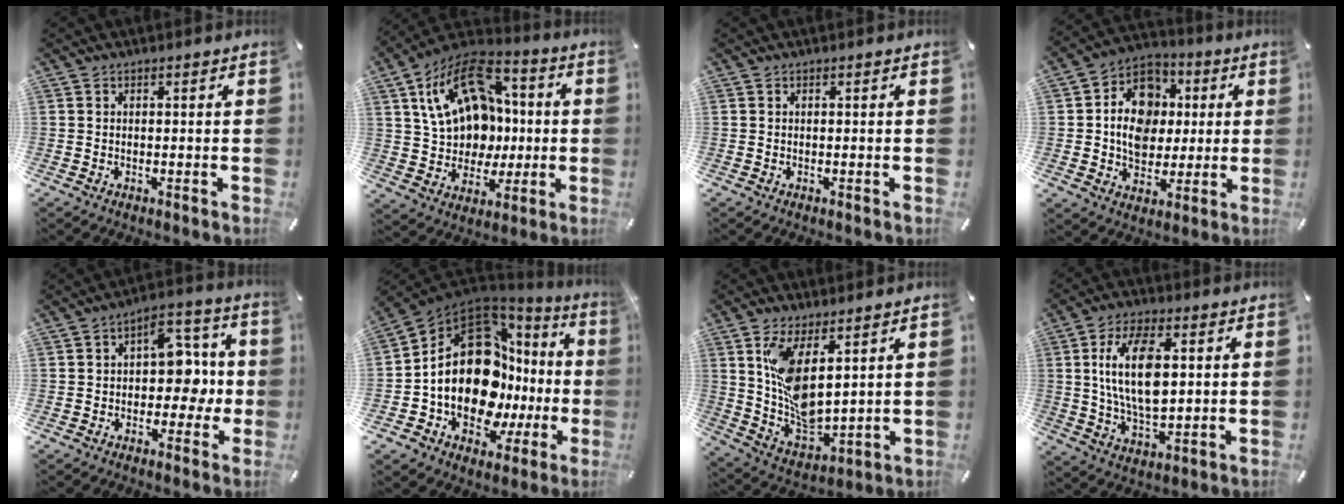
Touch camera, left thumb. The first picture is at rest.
{"total": 20.2, "force": [5.0, 15.8, 11.5], "torque": [-0.213, -0.012, 0.097]}
{"total": 0.0}
{"total": 12.8, "force": [0.2, 11.2, 6.3], "torque": [-0.105, 0.010, 0.006]}
{"total": 10.7, "force": [0.4, 7.8, 7.3], "torque": [-0.085, -0.008, 0.005]}
{"total": 22.5, "force": [0.2, 14.9, 16.8], "torque": [-0.298, -0.030, 0.018]}
{"total": 11.8, "force": [5.1, 5.7, 9.0], "torque": [-0.172, -0.039, 0.101]}
{"total": 14.0, "force": [2.8, 7.3, 11.6], "torque": [-0.239, -0.009, 0.040]}